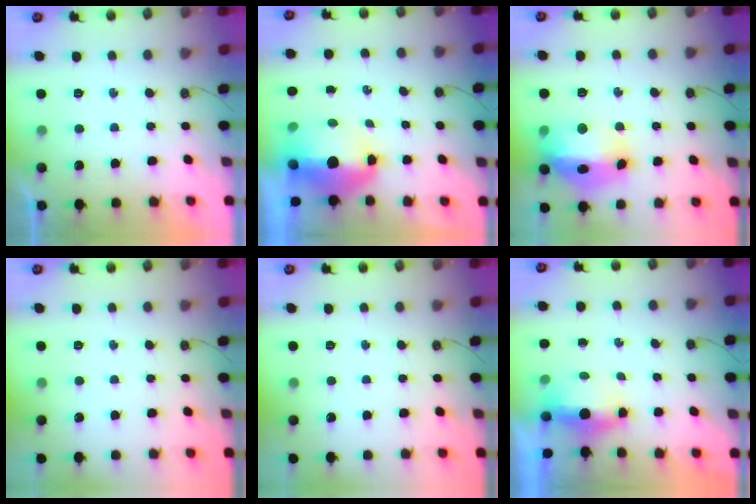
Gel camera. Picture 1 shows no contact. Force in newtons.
{"total": 9.0, "press": 9.0, "slide": 1.0}
{"total": 16.4, "press": 16.3, "slide": 1.7}
{"total": 0.0}
{"total": 0.0}
{"total": 5.1, "press": 4.8, "slide": 1.6}